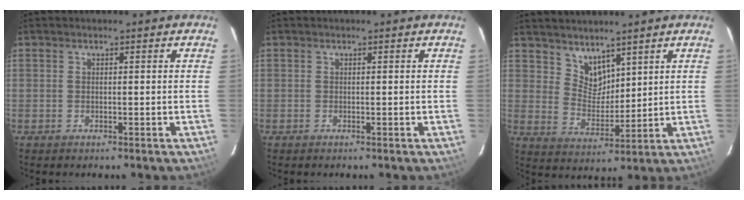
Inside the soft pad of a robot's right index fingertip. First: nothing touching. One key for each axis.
{"total": 0.0}
{"total": 6.0, "fx": 4.9, "fy": 3.0, "fz": 1.7, "tx": -0.021, "ty": -0.002, "tz": 0.100}